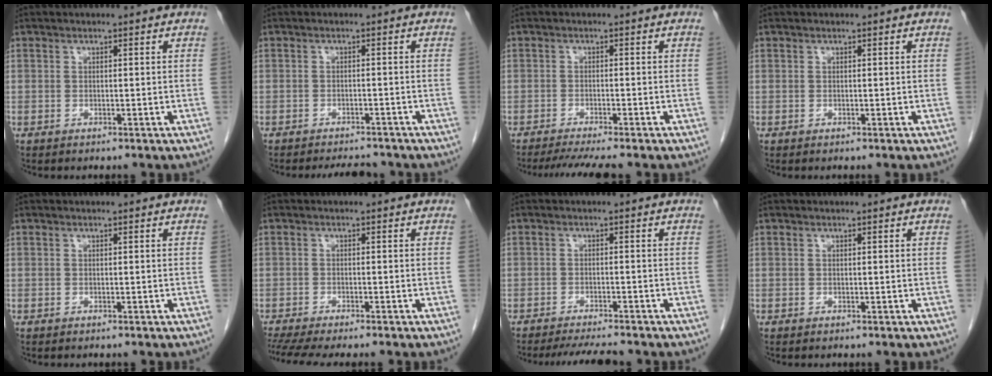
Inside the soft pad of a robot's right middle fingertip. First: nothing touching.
{"total": 4.9, "force": [-4.6, 1.2, 1.2], "torque": [-0.016, -0.004, -0.063]}
{"total": 6.2, "force": [-5.4, -0.3, 3.2], "torque": [-0.040, -0.014, -0.085]}
{"total": 0.0}
{"total": 0.0}
{"total": 8.2, "force": [-7.1, 0.3, 4.2], "torque": [-0.053, -0.012, -0.111]}
{"total": 6.0, "force": [-5.5, 0.3, 2.4], "torque": [-0.034, -0.015, -0.087]}
{"total": 0.0}